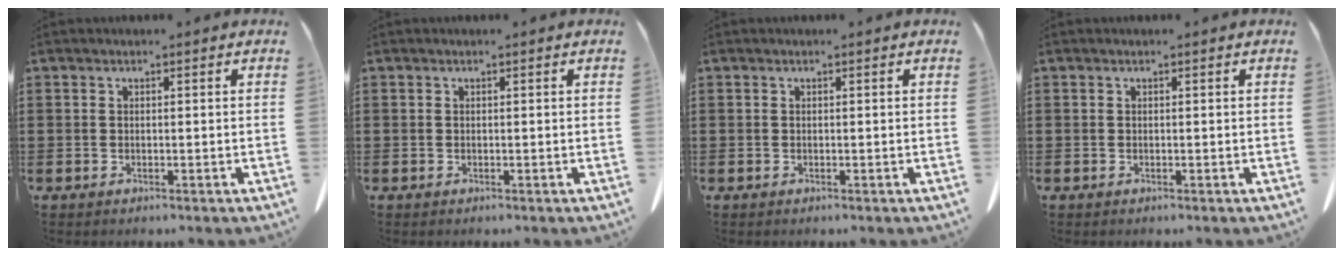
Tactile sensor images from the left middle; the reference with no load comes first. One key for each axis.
{"total": 0.0}
{"total": 0.0}
{"total": 0.0}